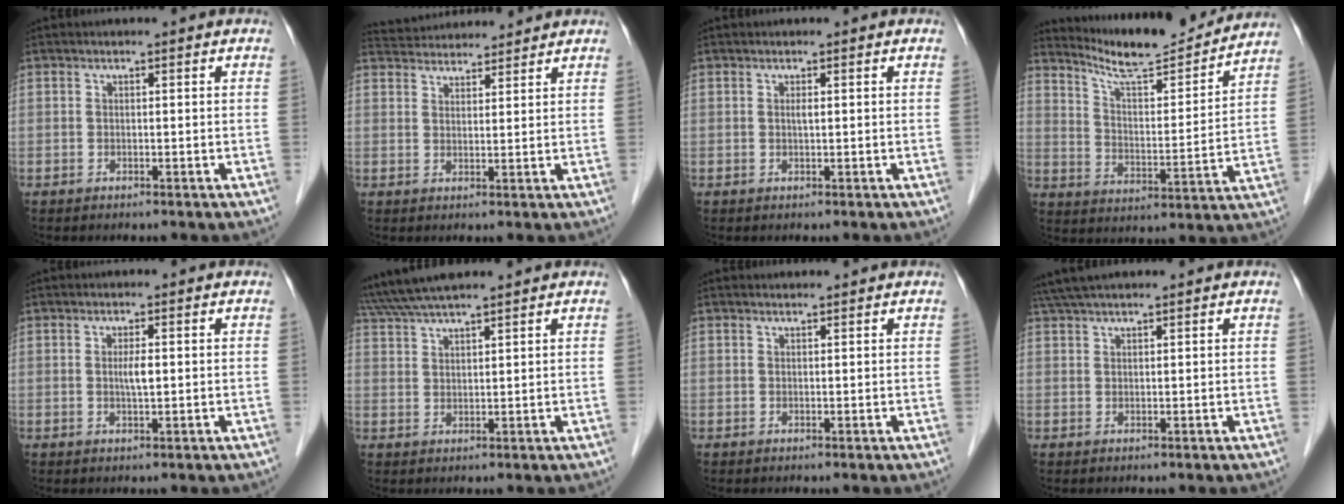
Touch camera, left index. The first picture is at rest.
{"total": 8.9, "force": [8.6, 1.4, 1.7], "torque": [-0.033, 0.034, 0.132]}
{"total": 0.6, "force": [0.2, 0.0, 0.6], "torque": [-0.014, -0.001, 0.004]}
{"total": 14.8, "force": [14.1, 0.6, 4.6], "torque": [-0.081, -0.006, 0.219]}
{"total": 2.0, "force": [0.2, 0.3, 1.9], "torque": [-0.037, 0.000, 0.003]}
{"total": 9.8, "force": [8.7, 0.4, 4.6], "torque": [-0.089, 0.040, 0.149]}
{"total": 1.3, "force": [1.3, 0.1, 0.2], "torque": [-0.008, 0.011, 0.023]}
{"total": 6.7, "force": [5.9, 0.3, 3.2], "torque": [-0.057, 0.042, 0.106]}